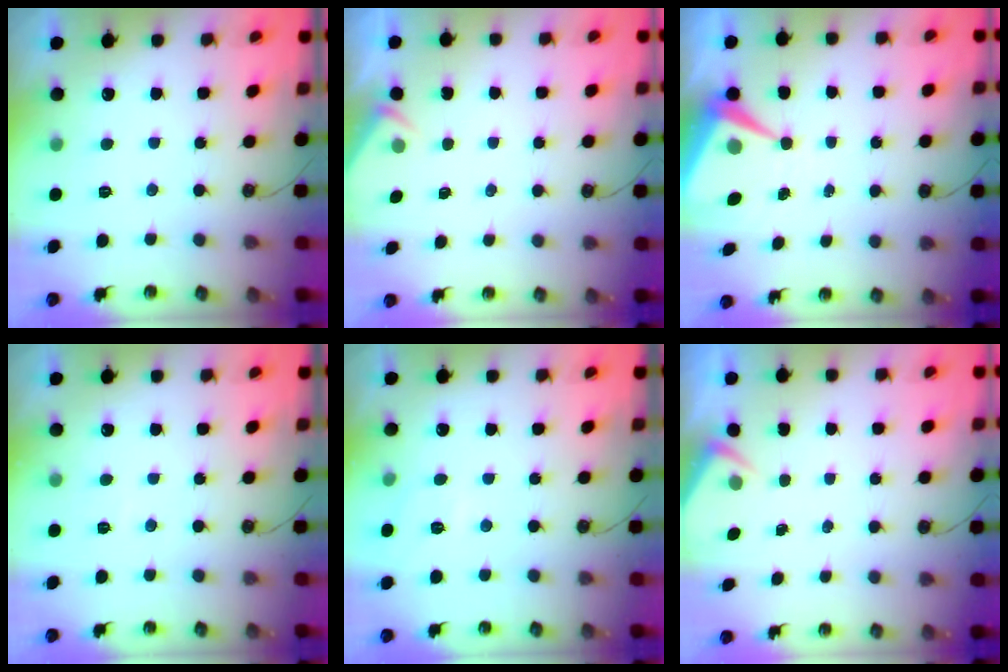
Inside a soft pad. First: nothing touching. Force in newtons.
{"total": 2.2, "press": 2.1, "slide": 0.4}
{"total": 8.8, "press": 8.8, "slide": 0.6}
{"total": 2.8, "press": 2.8, "slide": 0.5}
{"total": 4.7, "press": 4.7, "slide": 0.6}
{"total": 2.4, "press": 2.4, "slide": 0.4}